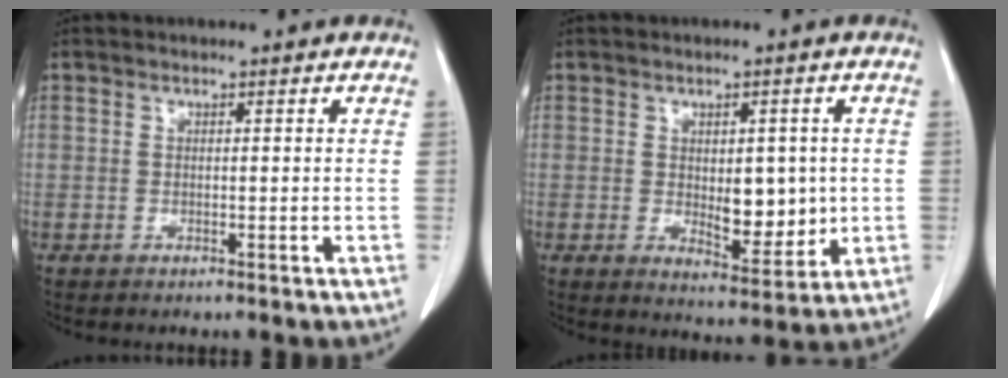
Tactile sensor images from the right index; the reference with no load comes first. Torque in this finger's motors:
{"motor_torque": [0.39, 0.46, 0.13, 0.03]}